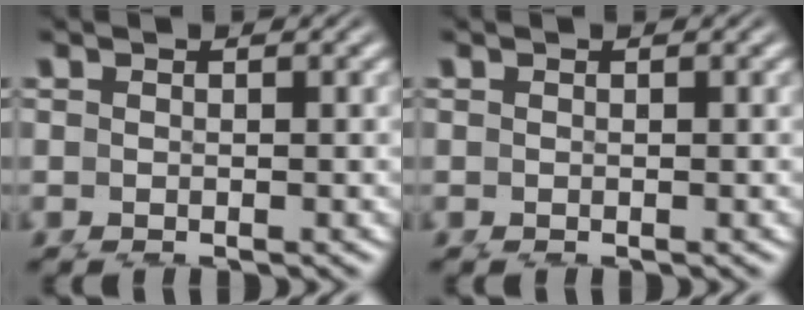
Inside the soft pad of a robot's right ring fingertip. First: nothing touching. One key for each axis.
{"total": 0.0}